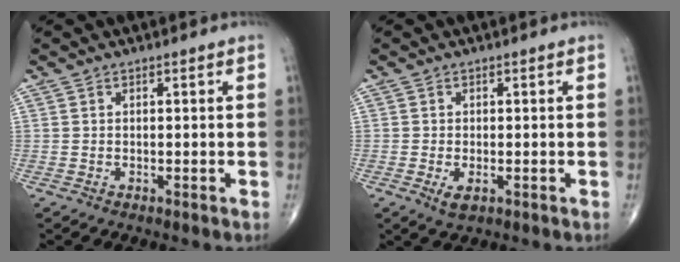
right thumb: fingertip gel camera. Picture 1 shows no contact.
{"total": 2.4, "force": [-0.7, 1.1, 2.0], "torque": [-0.038, -0.004, -0.011]}